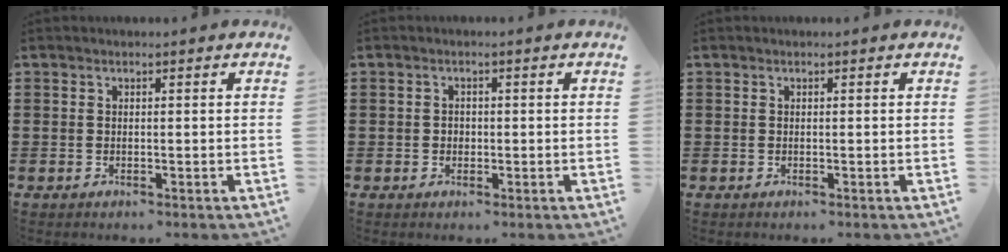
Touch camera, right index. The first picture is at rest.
{"total": 1.1, "force": [-0.1, 1.0, 0.5], "torque": [-0.012, 0.005, -0.004]}
{"total": 0.0}